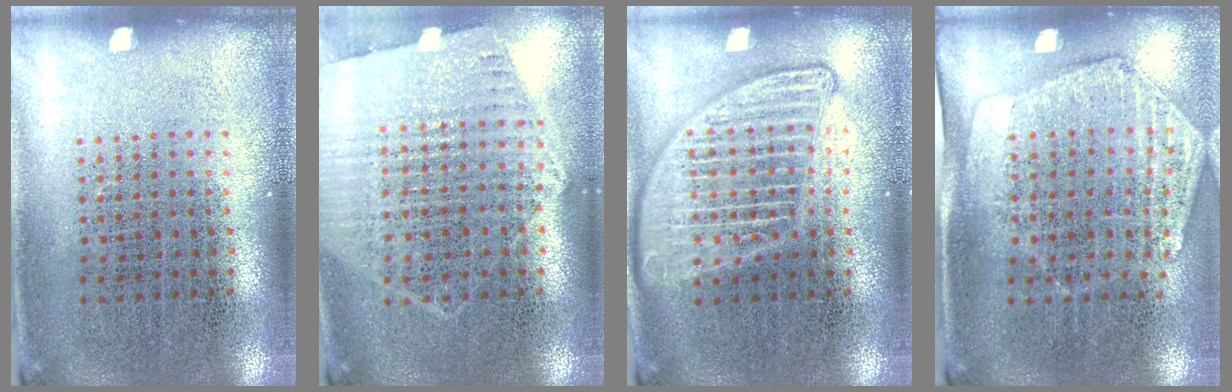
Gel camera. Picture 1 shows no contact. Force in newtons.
{"total": 1.2, "press": 1.1, "slide": 0.3}
{"total": 2.3, "press": 2.3, "slide": 0.2}
{"total": 1.9, "press": 1.6, "slide": 1.1}